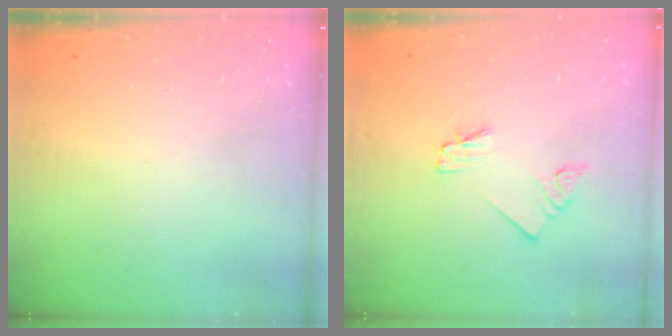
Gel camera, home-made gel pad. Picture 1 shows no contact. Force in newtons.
{"total": 2.3, "press": 2.3, "slide": 0.1}